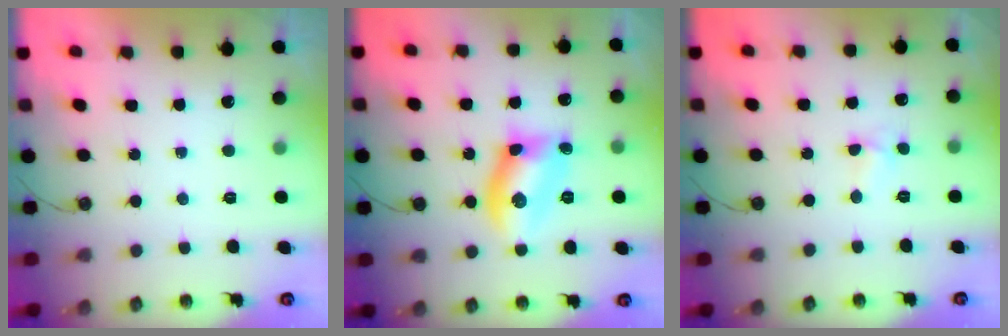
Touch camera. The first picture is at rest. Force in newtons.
{"total": 10.6, "press": 10.6, "slide": 0.5}
{"total": 2.6, "press": 2.5, "slide": 0.3}